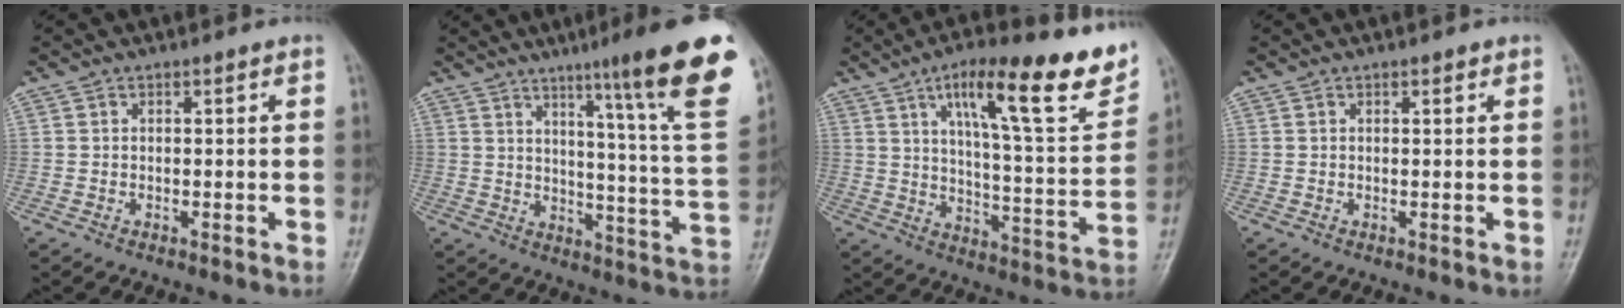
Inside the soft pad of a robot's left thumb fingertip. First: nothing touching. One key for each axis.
{"total": 21.0, "fx": 12.6, "fy": 0.9, "fz": 16.8, "tx": -0.205, "ty": -0.066, "tz": 0.165}
{"total": 21.2, "fx": 12.4, "fy": 4.6, "fz": 16.5, "tx": -0.208, "ty": -0.047, "tz": 0.191}
{"total": 0.7, "fx": 0.5, "fy": 0.3, "fz": 0.4, "tx": -0.004, "ty": -0.002, "tz": 0.005}